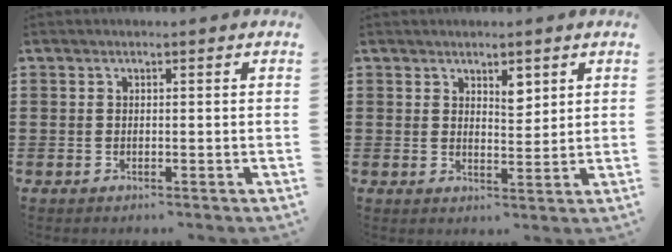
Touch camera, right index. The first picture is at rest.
{"total": 3.2, "force": [2.2, 1.5, 1.6], "torque": [-0.014, -0.003, 0.034]}